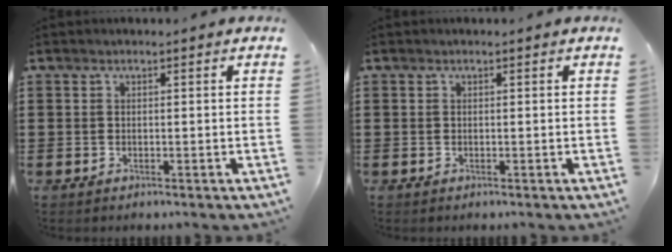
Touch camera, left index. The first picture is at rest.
{"total": 0.0}